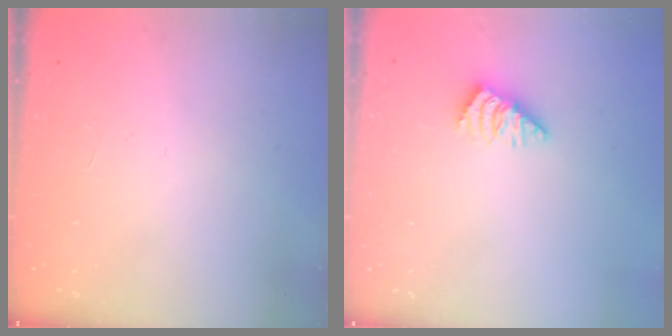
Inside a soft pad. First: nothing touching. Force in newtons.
{"total": 1.5, "press": 1.5, "slide": 0.3}